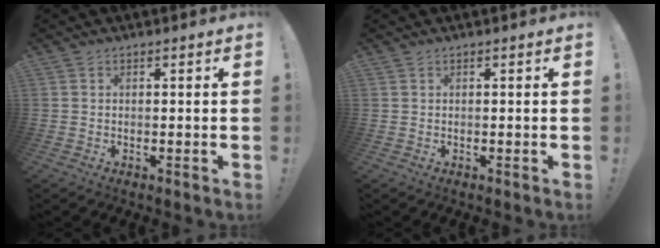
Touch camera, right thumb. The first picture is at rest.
{"total": 0.0}